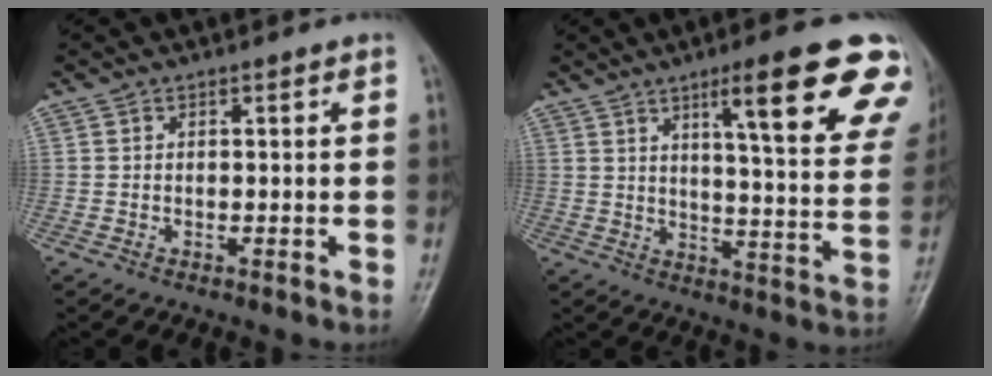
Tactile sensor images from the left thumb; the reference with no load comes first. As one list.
[{"total": 20.3, "force": [11.5, 3.8, 16.3], "torque": [-0.182, -0.043, 0.150]}]